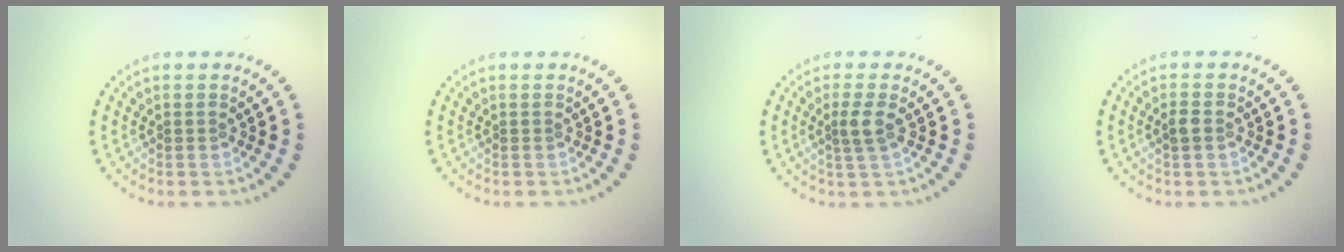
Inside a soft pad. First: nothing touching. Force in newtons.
{"total": 0.0}
{"total": 1.9, "press": 1.6, "slide": 1.0}
{"total": 1.3, "press": 1.3, "slide": 0.1}